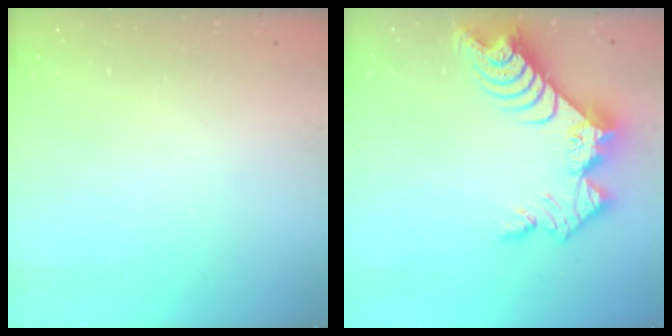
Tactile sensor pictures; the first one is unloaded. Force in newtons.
{"total": 12.5, "press": 12.5, "slide": 1.2}